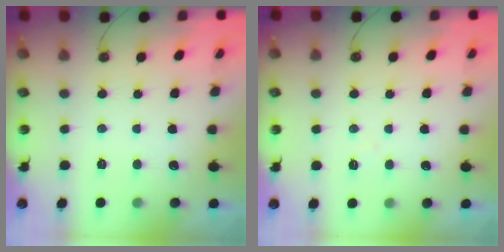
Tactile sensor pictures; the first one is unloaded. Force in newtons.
{"total": 6.5, "press": 6.5, "slide": 0.9}